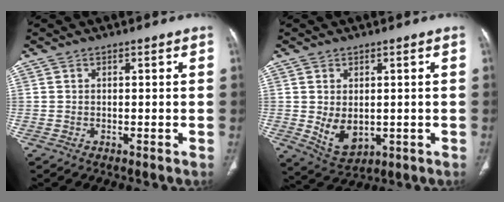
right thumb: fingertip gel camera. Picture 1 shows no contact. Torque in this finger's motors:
{"motor_torque": [-0.54, 0.64, -0.08, 0.05, 0.25]}